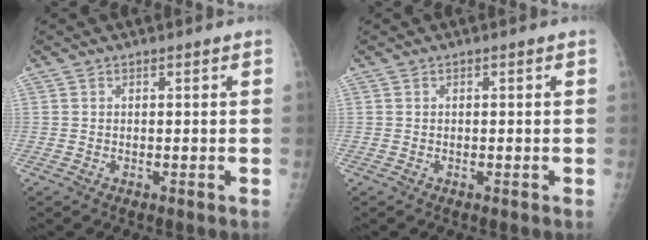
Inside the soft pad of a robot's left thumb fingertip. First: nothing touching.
{"total": 0.0}